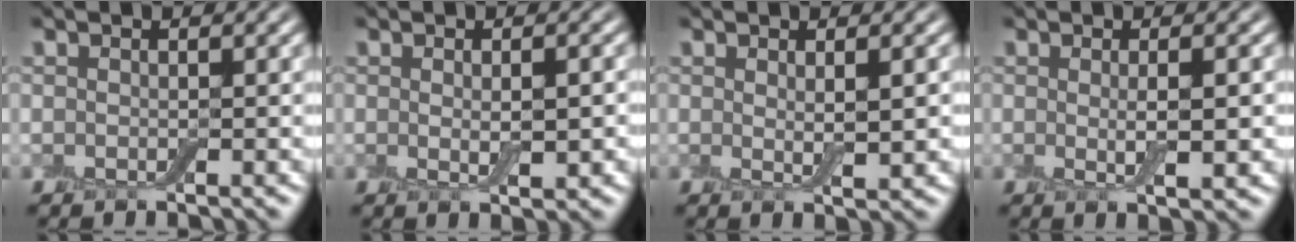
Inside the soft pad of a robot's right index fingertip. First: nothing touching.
{"total": 2.4, "force": [0.0, 0.7, 2.3], "torque": [-0.040, -0.006, 0.002]}
{"total": 2.0, "force": [0.5, 0.3, 1.9], "torque": [-0.031, -0.007, 0.009]}
{"total": 2.7, "force": [0.0, 0.5, 2.6], "torque": [-0.045, -0.007, 0.002]}